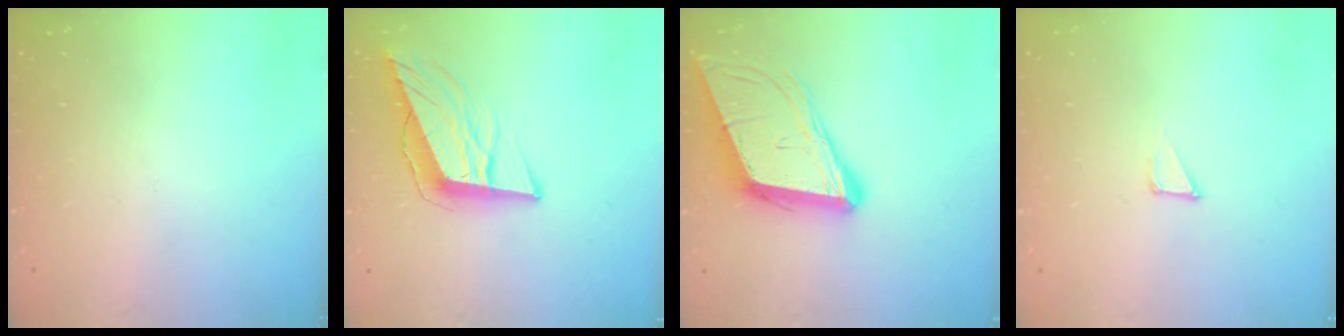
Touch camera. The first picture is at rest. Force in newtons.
{"total": 11.4, "press": 10.8, "slide": 3.6}
{"total": 12.8, "press": 12.3, "slide": 3.6}
{"total": 1.3, "press": 1.3, "slide": 0.0}